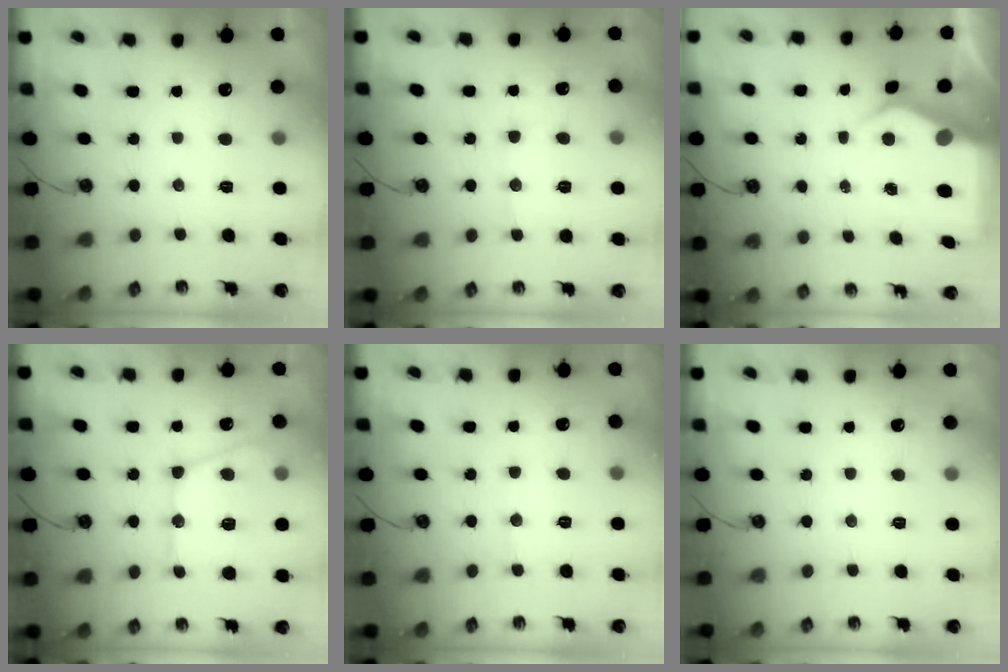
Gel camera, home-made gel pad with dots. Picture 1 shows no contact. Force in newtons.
{"total": 10.5, "press": 10.5, "slide": 1.0}
{"total": 6.4, "press": 6.3, "slide": 0.6}
{"total": 18.1, "press": 18.0, "slide": 1.7}
{"total": 5.8, "press": 5.8, "slide": 0.4}
{"total": 1.4, "press": 1.3, "slide": 0.3}